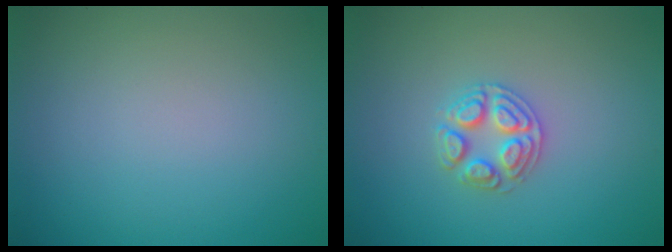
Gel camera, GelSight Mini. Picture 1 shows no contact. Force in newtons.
{"total": 2.5, "press": 2.5, "slide": 0.4}